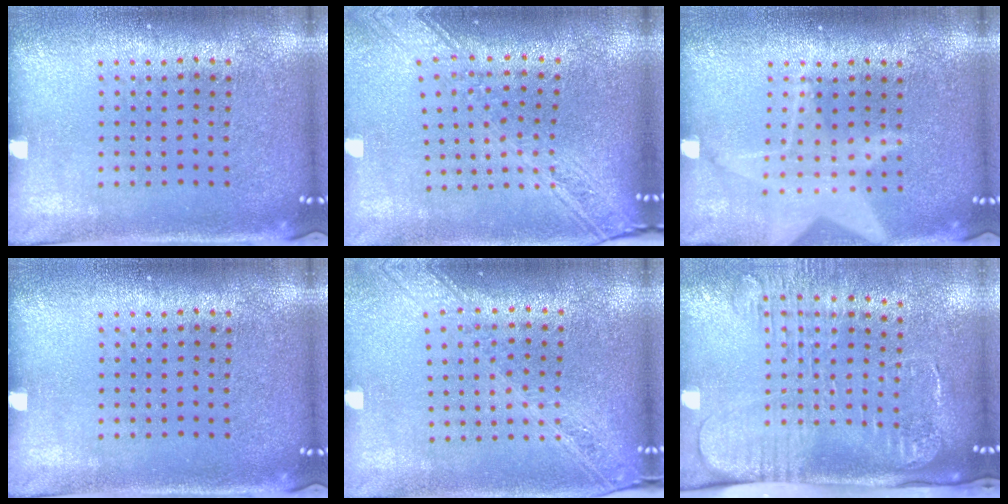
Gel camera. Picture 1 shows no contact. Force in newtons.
{"total": 2.5, "press": 2.1, "slide": 1.4}
{"total": 1.7, "press": 1.4, "slide": 1.0}
{"total": 0.0}
{"total": 2.0, "press": 1.8, "slide": 1.0}
{"total": 2.7, "press": 2.0, "slide": 1.7}